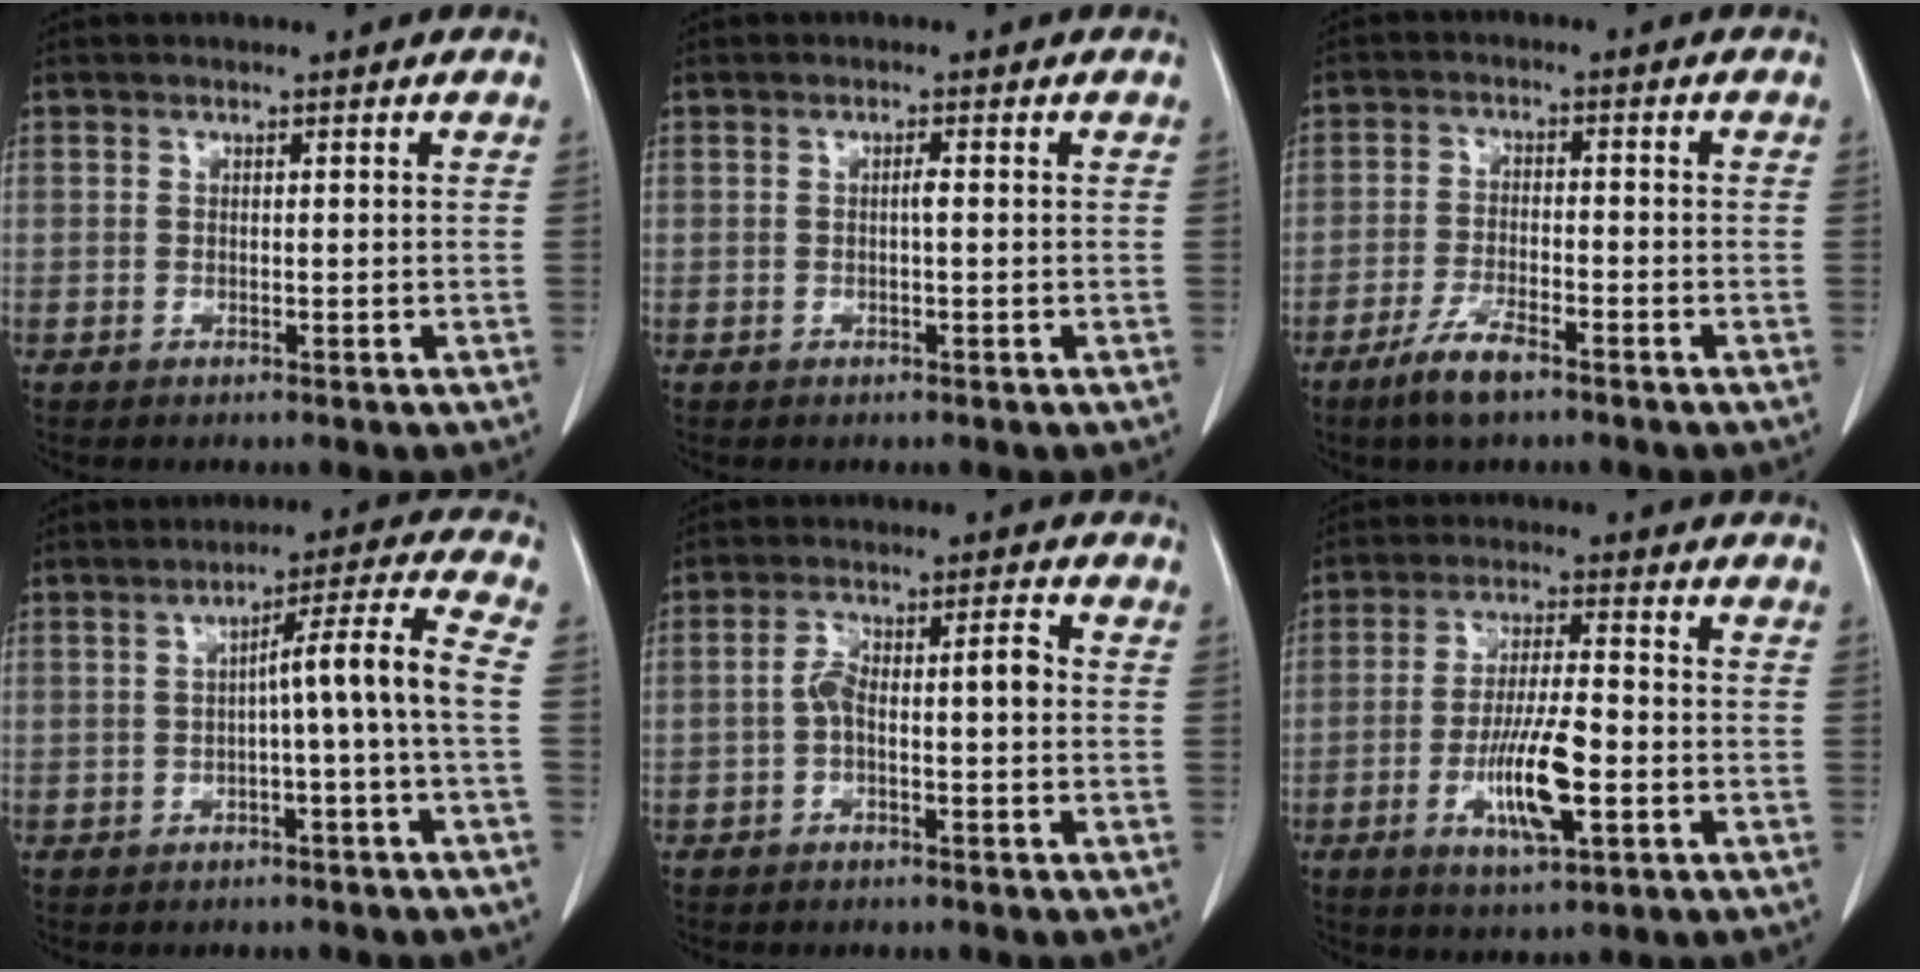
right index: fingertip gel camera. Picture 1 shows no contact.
{"total": 0.8, "force": [-0.1, 0.0, 0.8], "torque": [-0.015, 0.001, -0.001]}
{"total": 5.7, "force": [-4.1, 1.1, 3.9], "torque": [-0.082, -0.006, -0.074]}
{"total": 7.2, "force": [-1.0, -1.4, 7.0], "torque": [-0.104, 0.022, -0.012]}
{"total": 5.4, "force": [-0.9, 1.5, 5.1], "torque": [-0.097, 0.031, -0.015]}
{"total": 9.7, "force": [-3.1, 1.9, 9.0], "torque": [-0.170, -0.006, -0.054]}